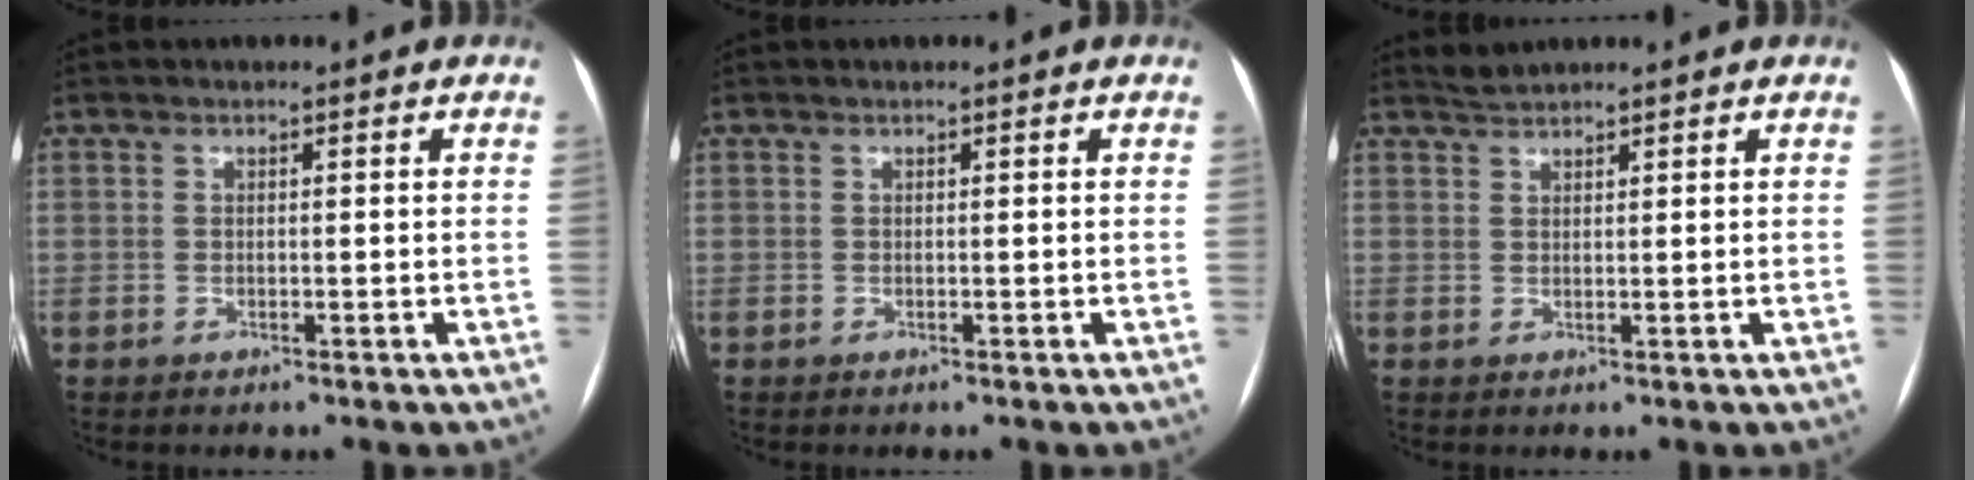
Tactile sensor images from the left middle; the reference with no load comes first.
{"total": 0.0}
{"total": 1.4, "force": [1.4, -0.2, -0.2], "torque": [-0.001, 0.005, 0.032]}